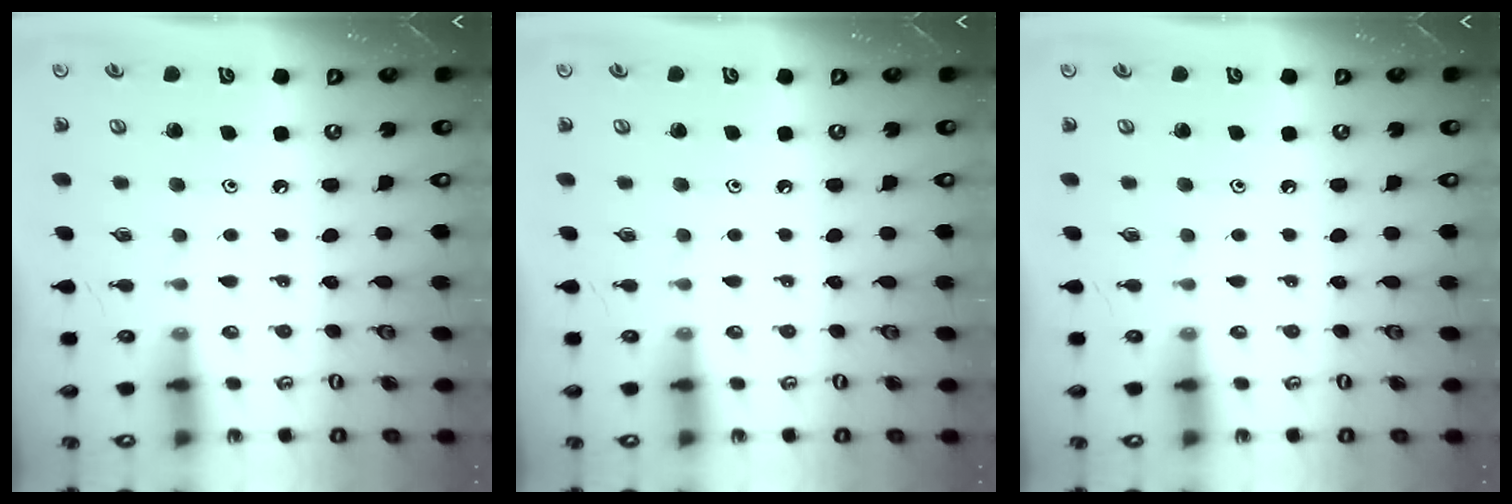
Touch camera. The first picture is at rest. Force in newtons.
{"total": 0.0}
{"total": 0.0}